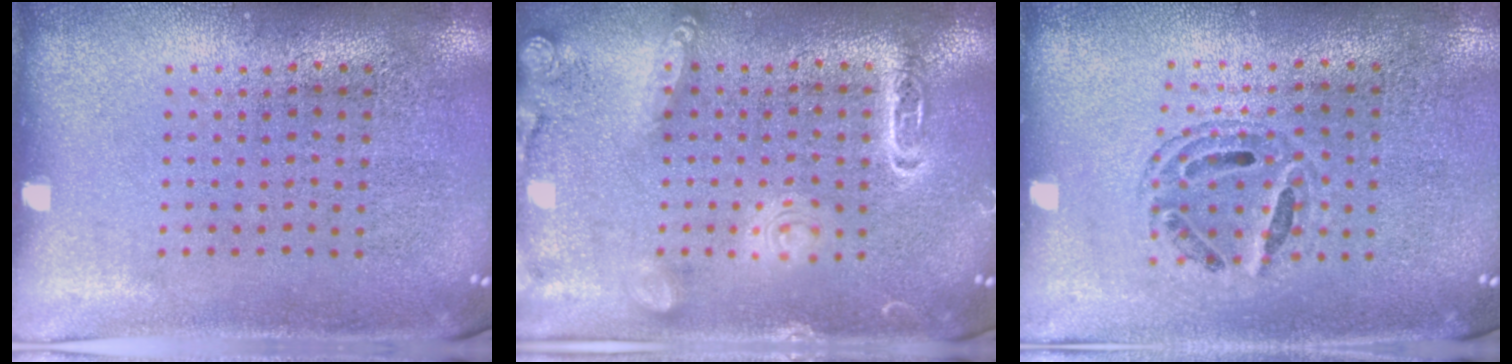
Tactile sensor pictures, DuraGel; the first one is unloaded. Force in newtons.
{"total": 1.8, "press": 1.8, "slide": 0.2}
{"total": 0.6, "press": 0.6, "slide": 0.2}